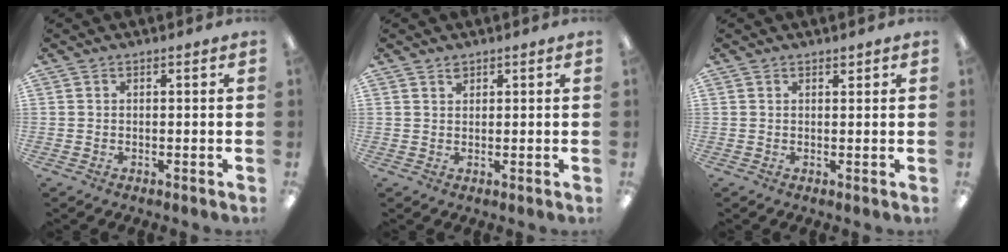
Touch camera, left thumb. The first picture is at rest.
{"total": 1.4, "force": [1.2, 0.6, 0.3], "torque": [0.001, -0.005, 0.022]}
{"total": 1.1, "force": [0.9, 0.5, 0.3], "torque": [0.003, -0.003, 0.016]}